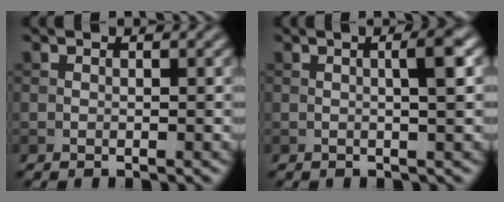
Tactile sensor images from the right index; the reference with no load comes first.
{"total": 2.8, "force": [0.3, 0.5, 2.7], "torque": [-0.038, 0.009, 0.001]}